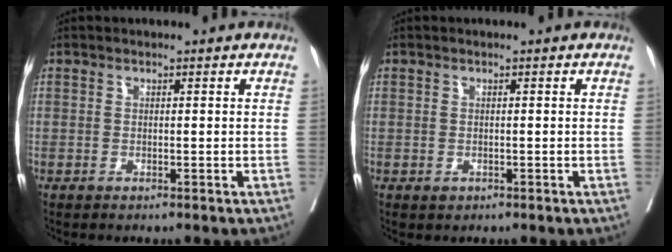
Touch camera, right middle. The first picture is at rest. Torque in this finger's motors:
{"motor_torque": [0.40, -0.33, 0.08, 0.01]}